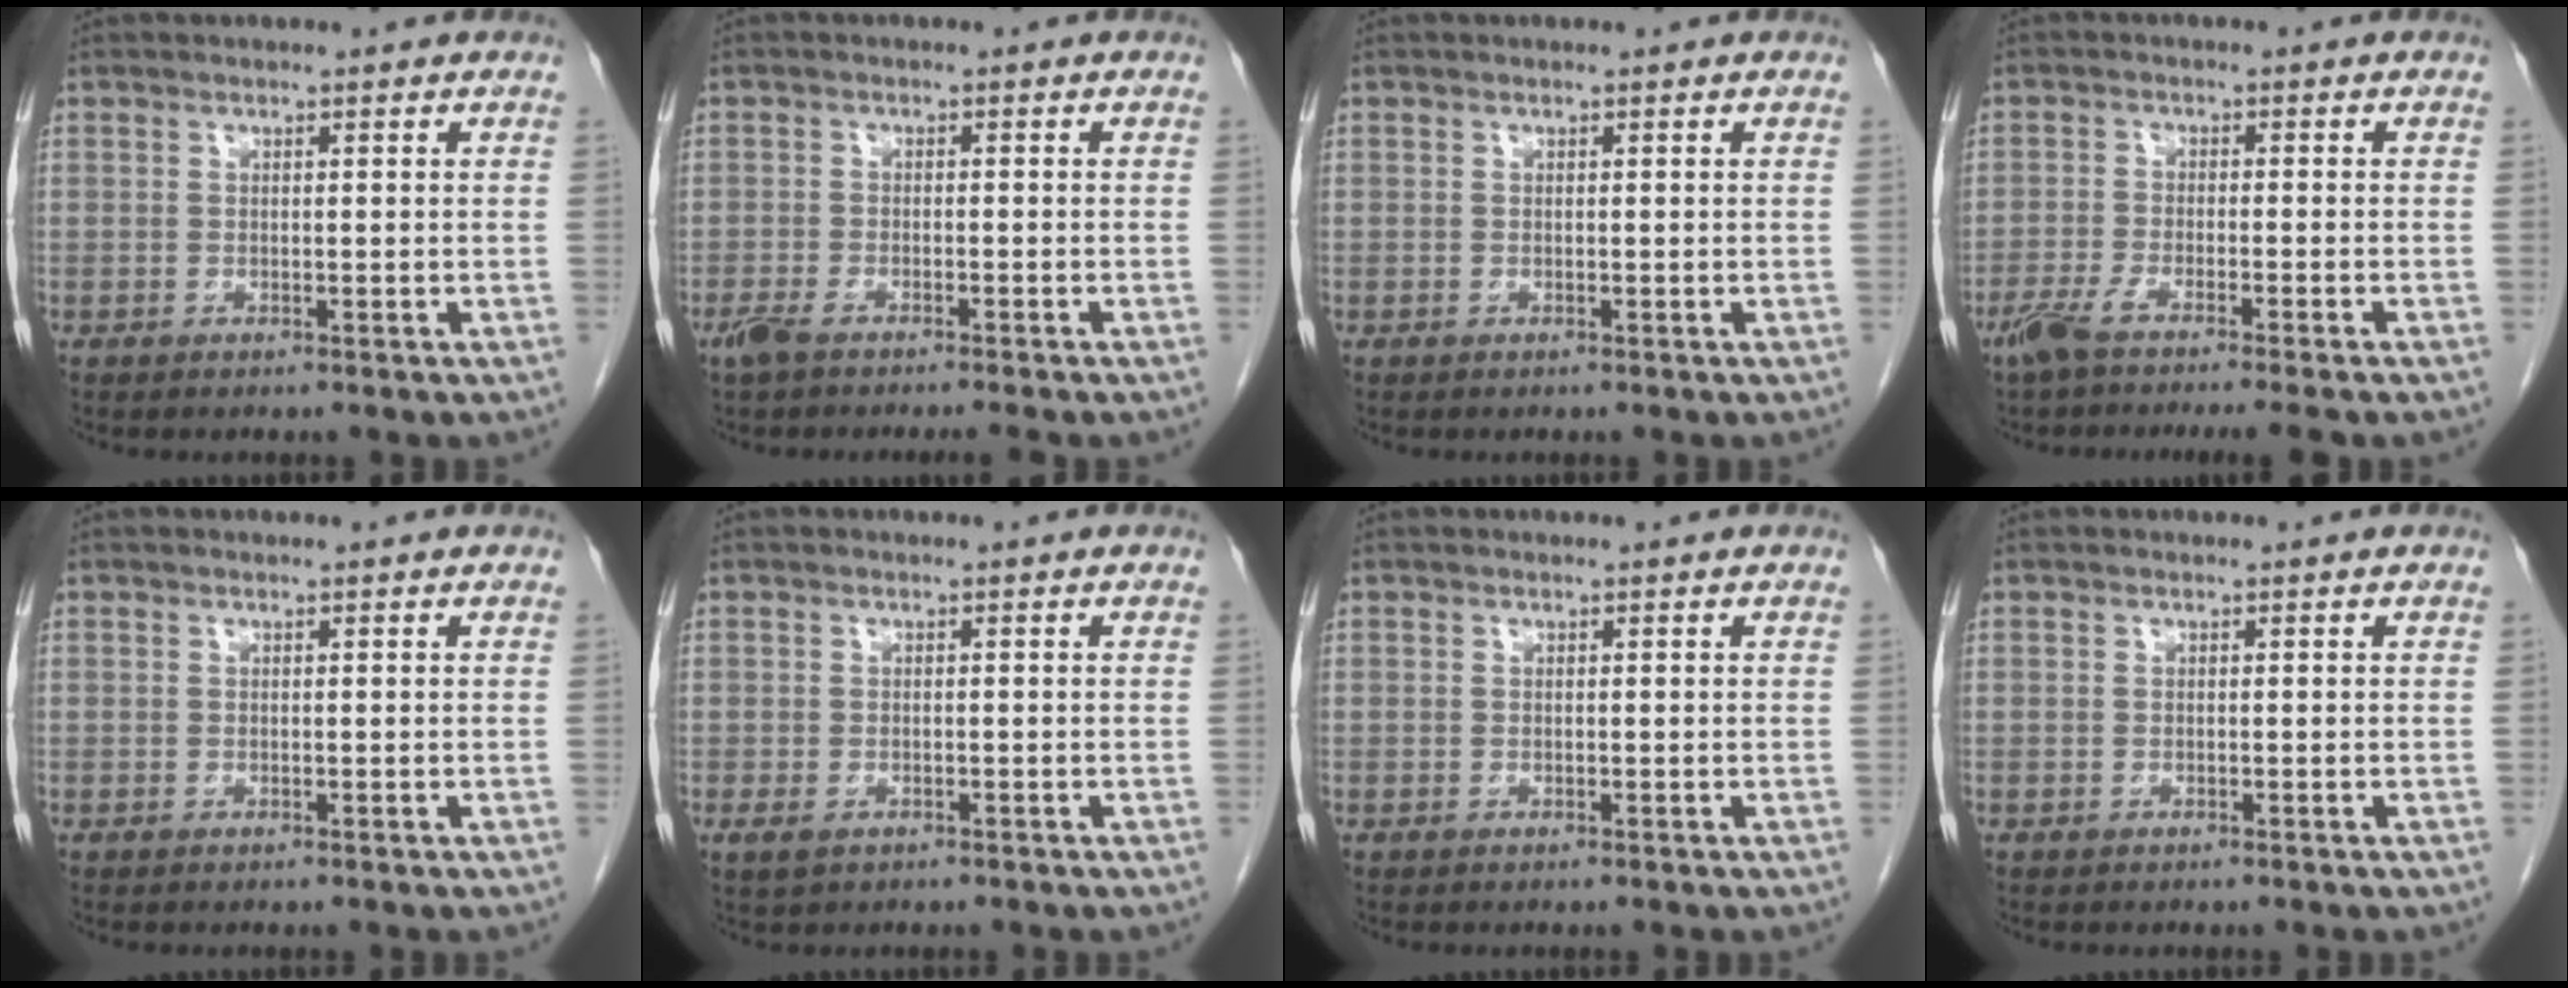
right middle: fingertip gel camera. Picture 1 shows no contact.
{"total": 4.9, "force": [-4.1, 0.4, 2.8], "torque": [-0.041, -0.009, -0.066]}
{"total": 0.0}
{"total": 7.4, "force": [-5.9, -0.2, 4.4], "torque": [-0.065, -0.014, -0.096]}
{"total": 0.0}
{"total": 1.7, "force": [-0.9, 1.1, 1.0], "torque": [-0.023, -0.001, -0.006]}
{"total": 0.0}
{"total": 0.0}